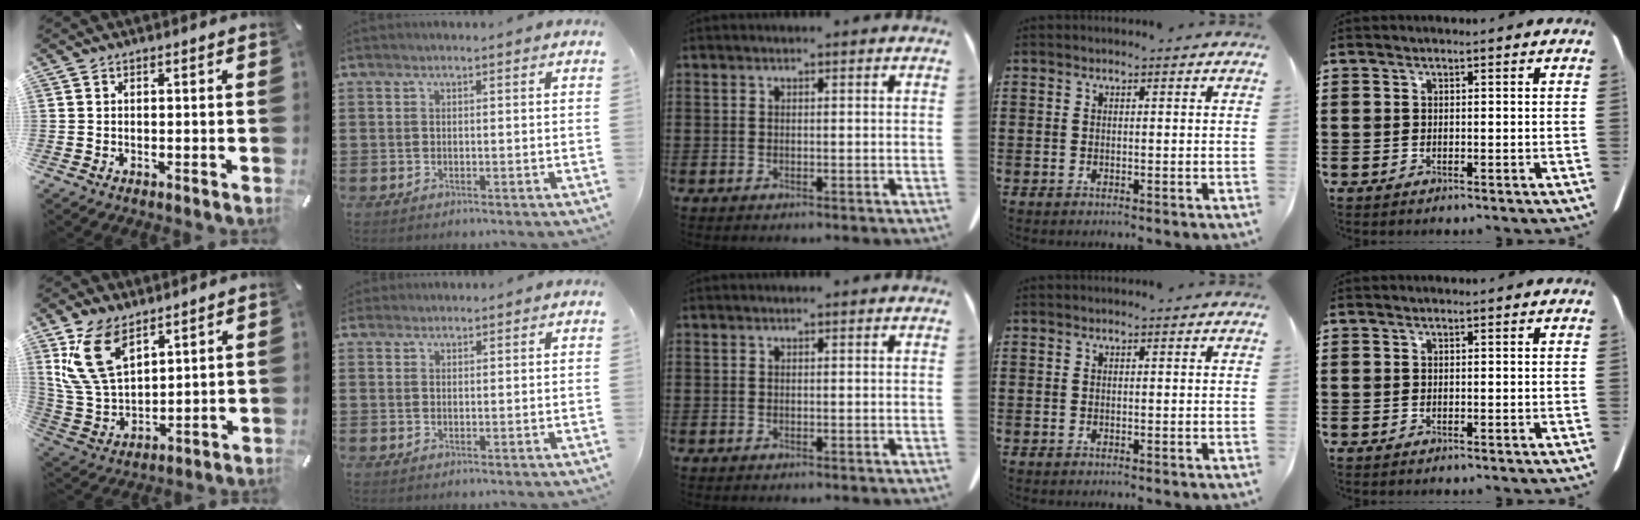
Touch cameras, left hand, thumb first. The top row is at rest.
{"thumb": {"total": 14.4, "force": [8.2, 8.3, 8.4], "torque": [-0.227, -0.030, 0.153]}, "index": {"total": 1.0, "force": [1.0, 0.2, 0.0], "torque": [-0.004, 0.000, 0.020]}}